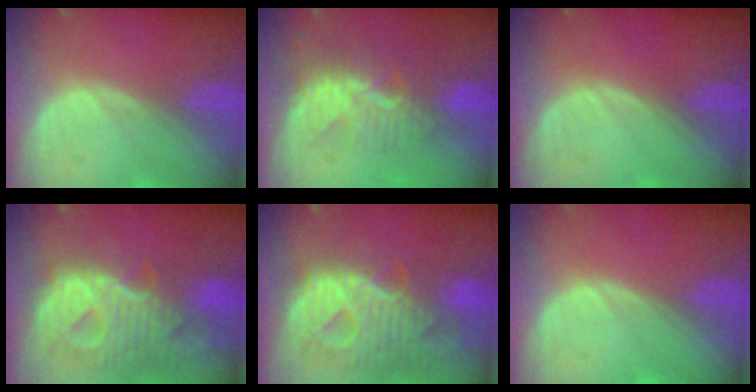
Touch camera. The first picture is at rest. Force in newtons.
{"total": 8.5, "press": 7.7, "slide": 3.6}
{"total": 0.0}
{"total": 12.8, "press": 10.8, "slide": 6.8}
{"total": 12.8, "press": 10.8, "slide": 6.8}
{"total": 0.0}